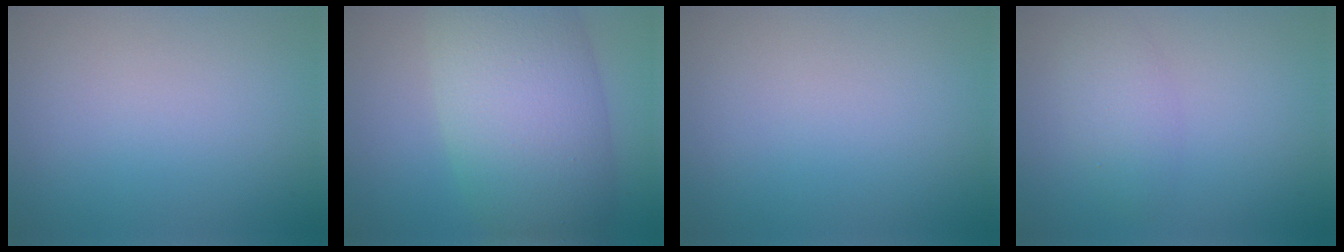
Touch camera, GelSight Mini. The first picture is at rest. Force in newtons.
{"total": 11.8, "press": 11.8, "slide": 0.5}
{"total": 0.0}
{"total": 2.2, "press": 2.2, "slide": 0.1}